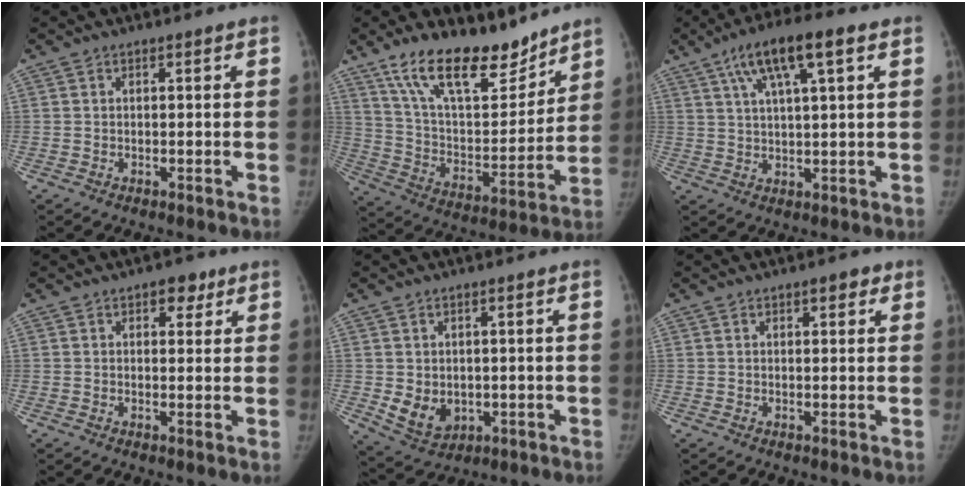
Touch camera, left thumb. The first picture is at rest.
{"total": 20.0, "force": [14.8, 8.2, 10.6], "torque": [-0.140, -0.080, 0.260]}
{"total": 11.4, "force": [5.5, 2.8, 9.6], "torque": [-0.167, 0.005, 0.092]}
{"total": 3.6, "force": [1.9, 2.3, 2.0], "torque": [-0.001, -0.005, 0.021]}
{"total": 6.6, "force": [-0.7, 5.3, 3.9], "torque": [-0.047, -0.010, 0.008]}
{"total": 2.4, "force": [1.3, 1.3, 1.6], "torque": [-0.006, -0.002, 0.014]}